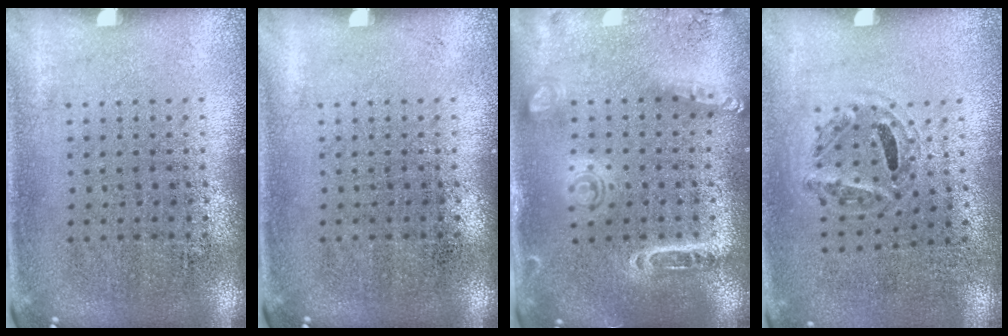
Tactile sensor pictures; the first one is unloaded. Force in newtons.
{"total": 0.0}
{"total": 1.5, "press": 1.5, "slide": 0.5}
{"total": 1.0, "press": 0.7, "slide": 0.8}